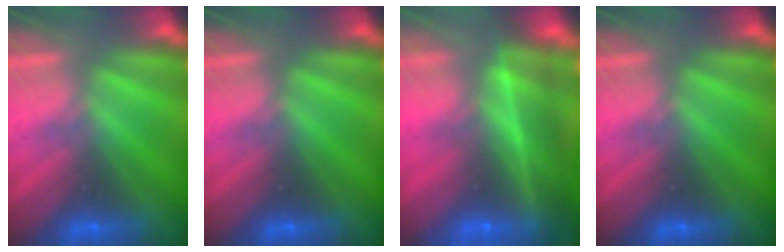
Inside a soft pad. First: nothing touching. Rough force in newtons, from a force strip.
{"total": 0.0}
{"total": 8.1}
{"total": 0.0}